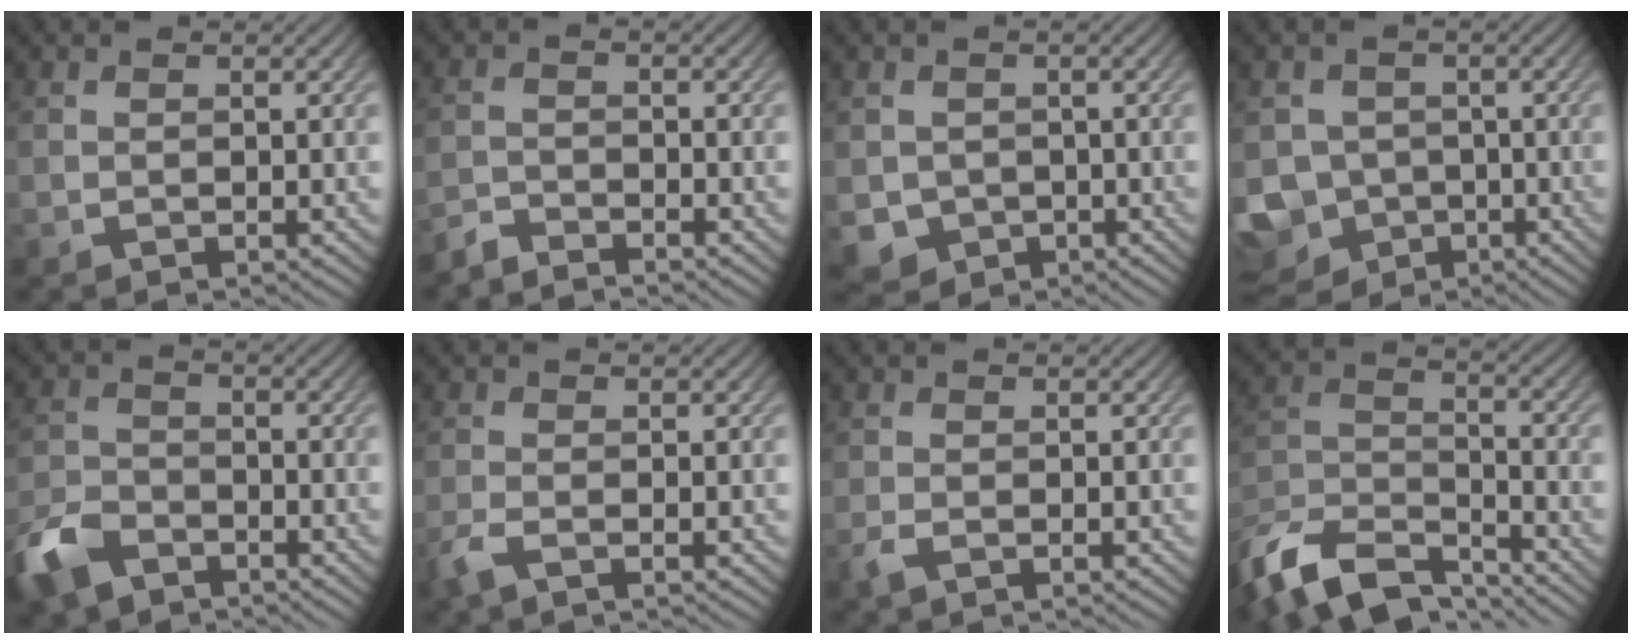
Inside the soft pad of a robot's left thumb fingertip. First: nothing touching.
{"total": 2.9, "force": [-2.8, 0.3, 0.5], "torque": [-0.009, -0.007, -0.064]}
{"total": 3.6, "force": [-1.0, 3.3, 1.0], "torque": [-0.035, -0.020, -0.019]}
{"total": 8.3, "force": [-3.8, 6.9, 2.6], "torque": [-0.076, -0.028, -0.069]}
{"total": 6.8, "force": [-4.8, 3.6, 3.2], "torque": [-0.077, -0.008, -0.106]}
{"total": 2.0, "force": [-1.3, 0.4, 1.5], "torque": [-0.037, -0.005, -0.035]}
{"total": 1.3, "force": [-0.7, 0.3, 1.0], "torque": [-0.025, -0.002, -0.016]}
{"total": 12.0, "force": [-10.2, 3.8, 5.0], "torque": [-0.112, -0.002, -0.195]}